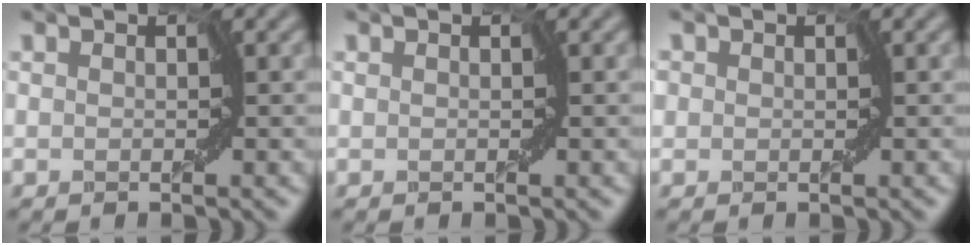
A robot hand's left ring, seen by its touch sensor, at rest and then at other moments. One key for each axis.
{"total": 0.0}
{"total": 1.6, "fx": 0.8, "fy": 1.2, "fz": 0.5, "tx": 0.000, "ty": 0.008, "tz": -0.010}